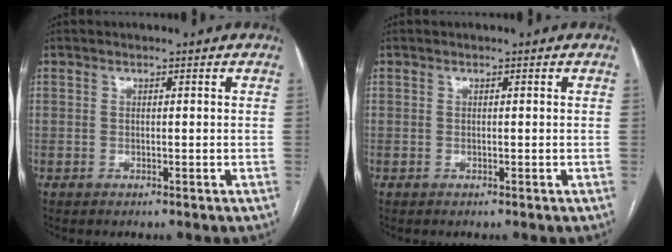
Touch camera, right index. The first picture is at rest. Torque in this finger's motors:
{"motor_torque": [0.00, 0.00, 0.00, 0.00]}